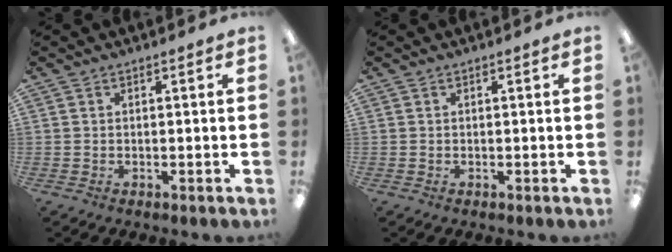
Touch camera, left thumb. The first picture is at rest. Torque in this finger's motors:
{"motor_torque": [-0.02, -0.01, -0.05, 0.05, 0.01]}